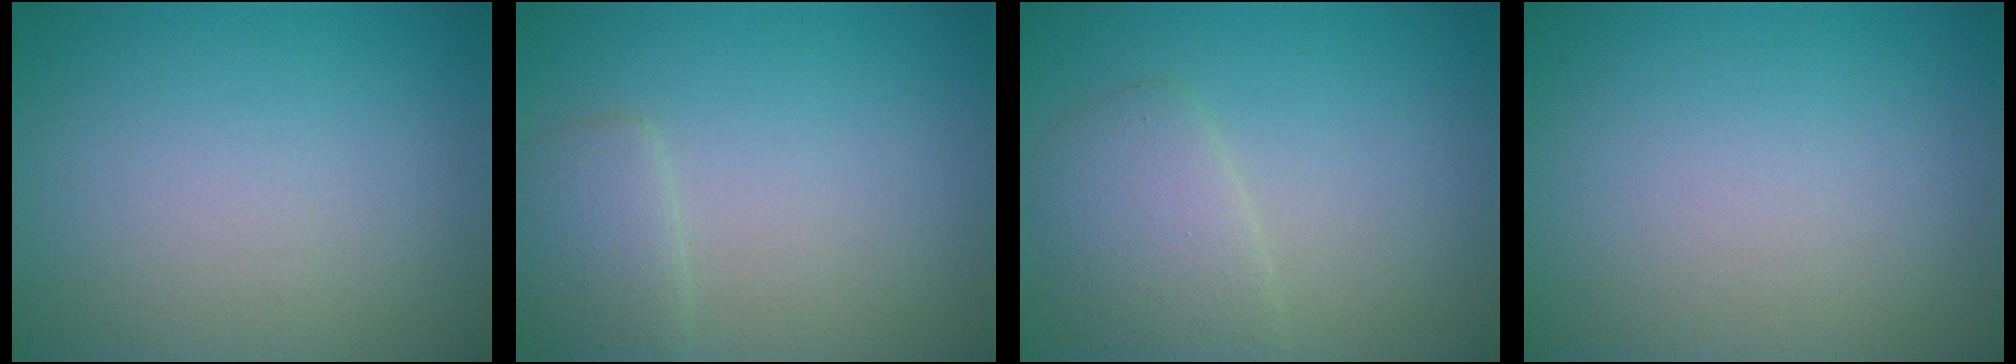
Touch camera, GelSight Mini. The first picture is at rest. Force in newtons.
{"total": 2.1, "press": 2.1, "slide": 0.1}
{"total": 3.2, "press": 3.2, "slide": 0.2}
{"total": 0.0}